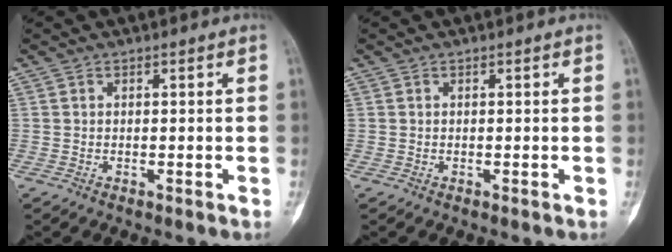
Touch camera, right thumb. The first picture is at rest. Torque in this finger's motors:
{"motor_torque": [0.00, -0.01, 0.01, 0.00, 0.00]}